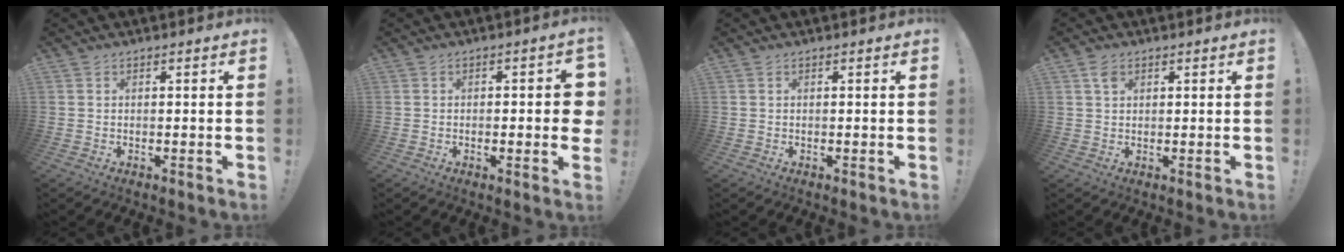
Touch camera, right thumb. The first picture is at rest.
{"total": 4.4, "force": [-0.3, 1.2, 4.2], "torque": [-0.046, -0.006, -0.006]}
{"total": 0.0}
{"total": 2.9, "force": [1.5, 1.8, 1.7], "torque": [-0.020, -0.005, 0.025]}